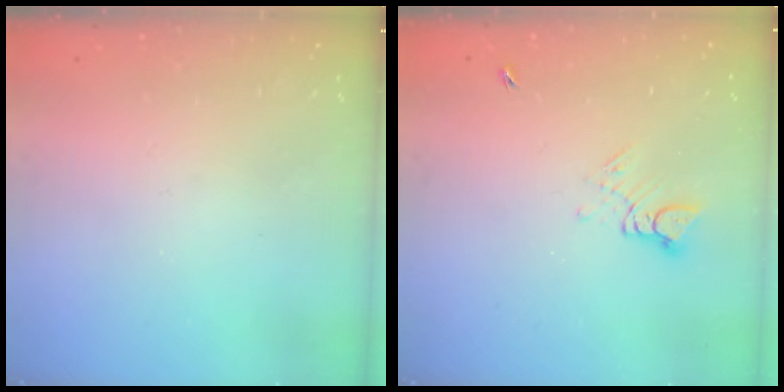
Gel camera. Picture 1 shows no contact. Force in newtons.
{"total": 3.5, "press": 3.5, "slide": 0.3}